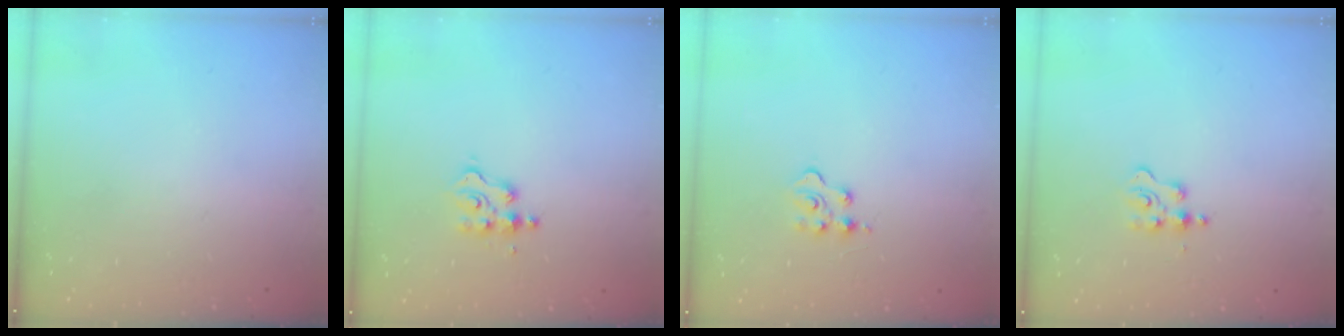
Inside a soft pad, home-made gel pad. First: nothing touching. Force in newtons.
{"total": 3.7, "press": 3.6, "slide": 0.4}
{"total": 4.1, "press": 4.0, "slide": 0.6}
{"total": 2.4, "press": 2.4, "slide": 0.3}